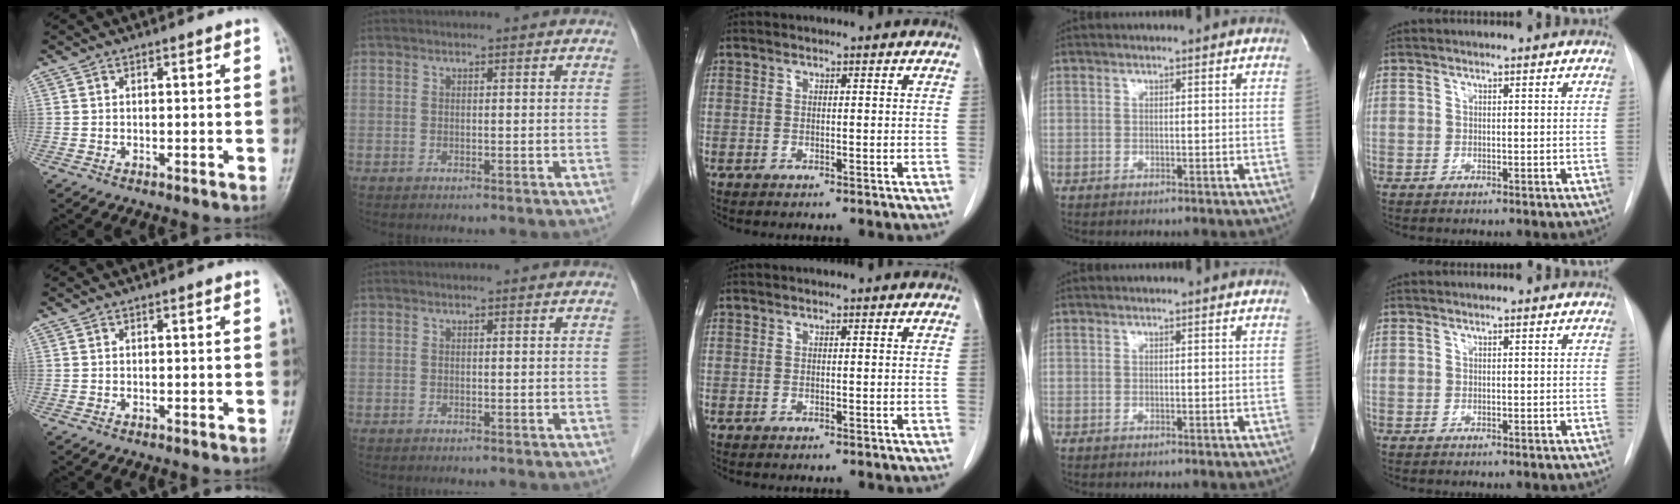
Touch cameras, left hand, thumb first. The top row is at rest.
{}